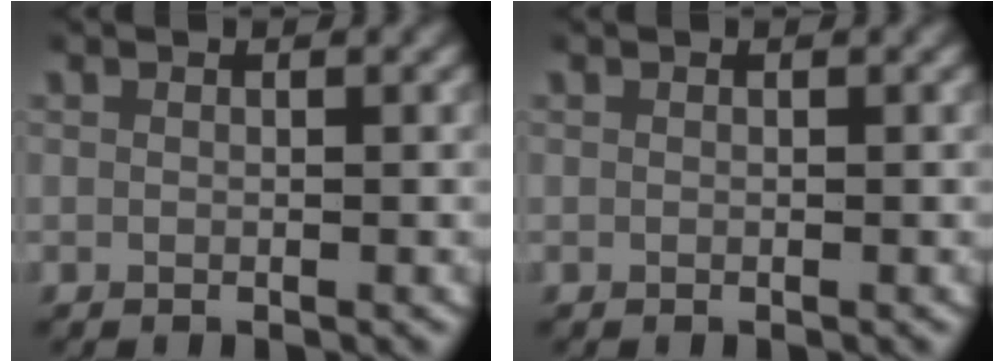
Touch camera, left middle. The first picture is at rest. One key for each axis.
{"total": 0.0}